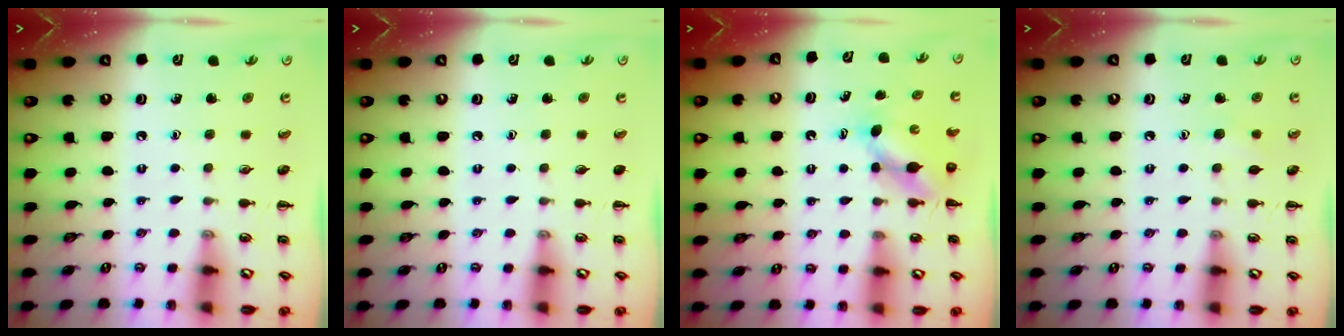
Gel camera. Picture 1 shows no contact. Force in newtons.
{"total": 0.0}
{"total": 4.6, "press": 4.6, "slide": 0.3}
{"total": 4.4, "press": 4.3, "slide": 1.0}